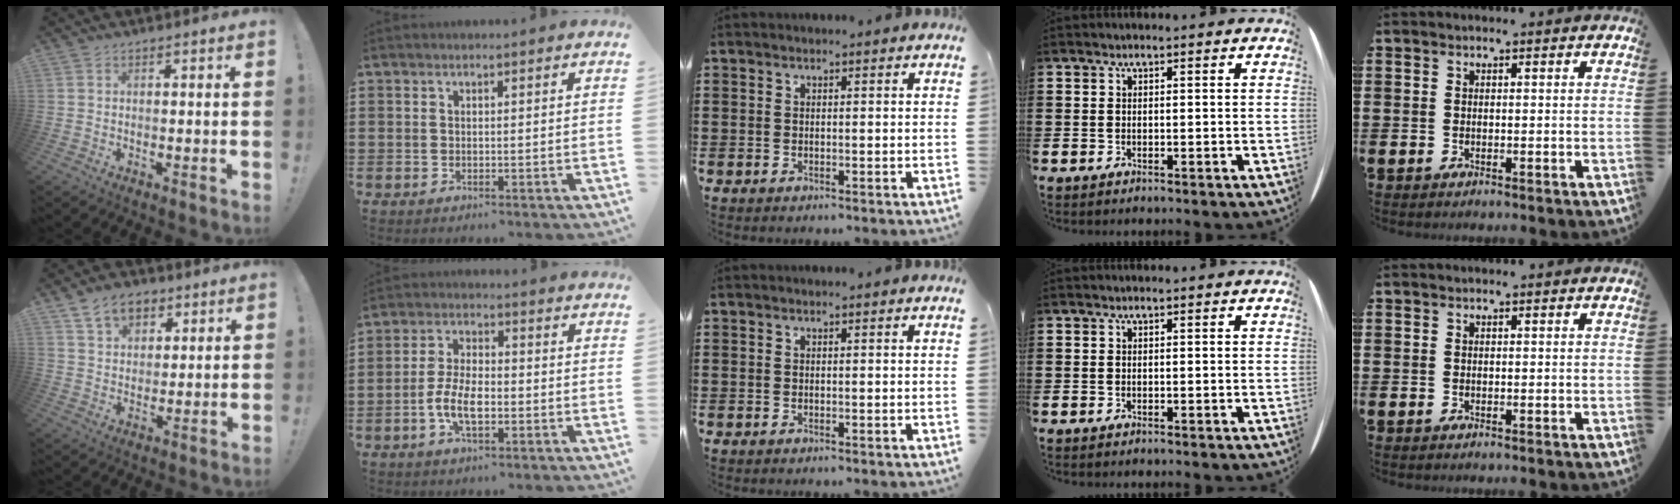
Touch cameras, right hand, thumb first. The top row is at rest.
{"thumb": {"total": 9.3, "force": [5.6, 6.3, 4.0], "torque": [-0.063, -0.021, 0.108]}, "index": {"total": 6.8, "force": [-2.2, 3.0, 5.7], "torque": [-0.139, -0.006, -0.048]}}